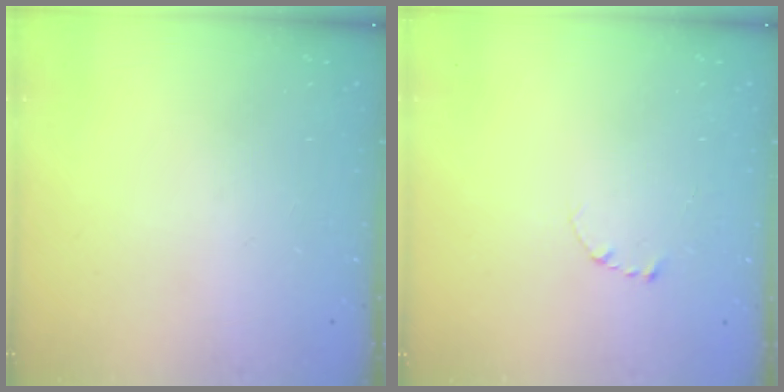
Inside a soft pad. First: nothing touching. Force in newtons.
{"total": 2.3, "press": 2.3, "slide": 0.2}